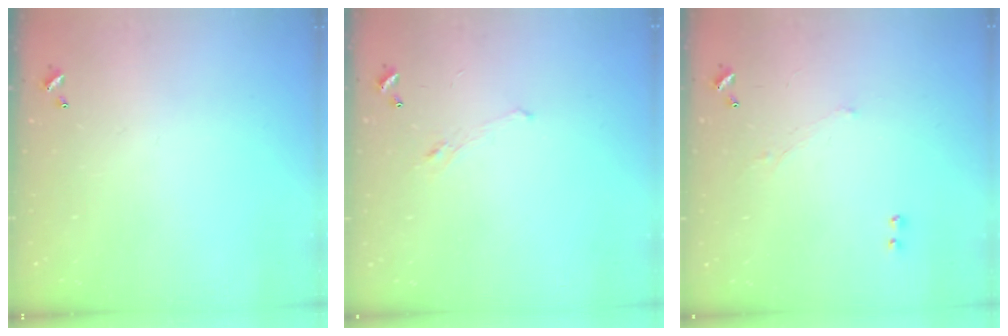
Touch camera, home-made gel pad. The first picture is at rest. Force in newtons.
{"total": 1.2, "press": 0.8, "slide": 0.9}
{"total": 1.2, "press": 0.8, "slide": 0.9}